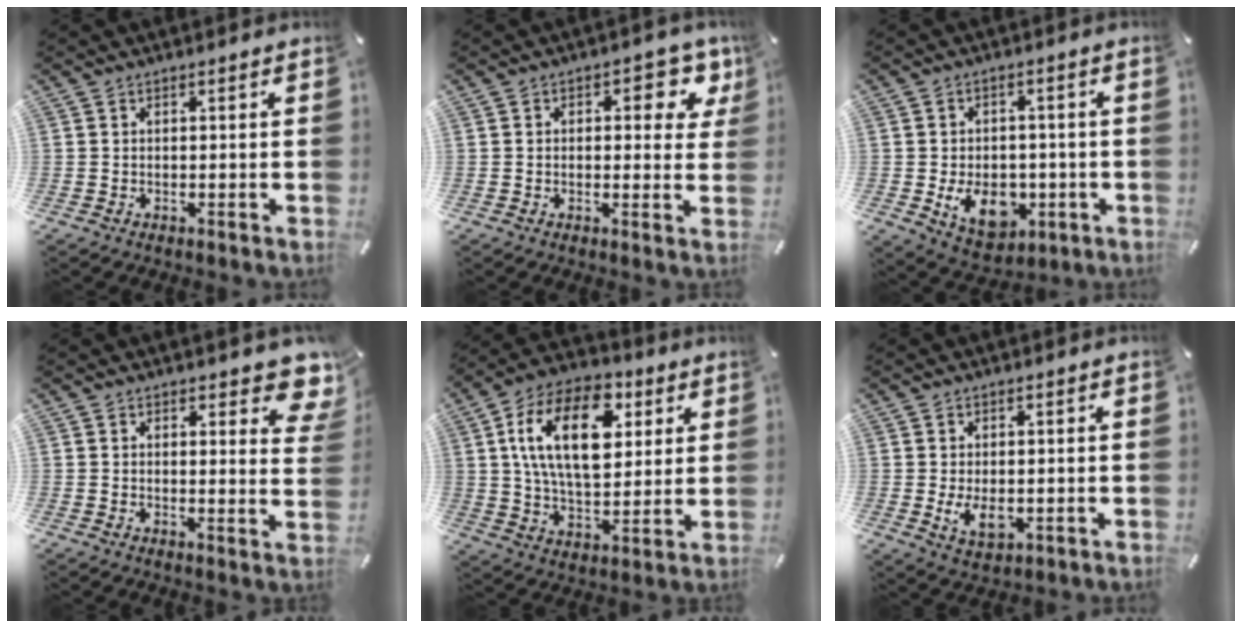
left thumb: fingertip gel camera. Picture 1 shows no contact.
{"total": 7.3, "force": [2.9, 3.9, 5.4], "torque": [-0.057, -0.015, 0.041]}
{"total": 11.4, "force": [-2.9, 8.3, 7.2], "torque": [-0.130, 0.004, -0.047]}
{"total": 7.4, "force": [5.2, 3.2, 4.2], "torque": [-0.035, -0.036, 0.087]}
{"total": 19.9, "force": [6.5, 11.8, 14.7], "torque": [-0.273, 0.000, 0.107]}
{"total": 5.4, "force": [-0.4, 3.3, 4.2], "torque": [-0.087, -0.010, -0.012]}